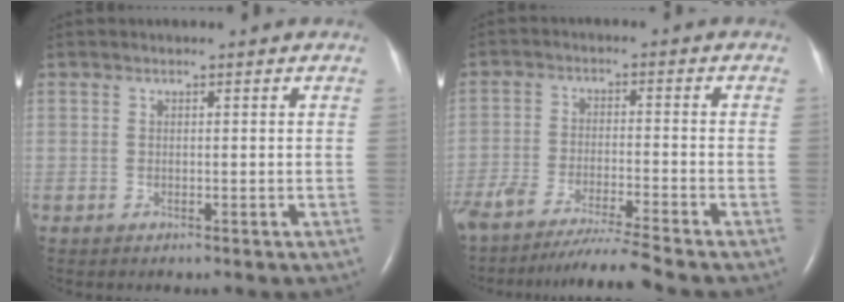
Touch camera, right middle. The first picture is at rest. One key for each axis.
{"total": 10.9, "fx": -9.7, "fy": -1.7, "fz": 4.5, "tx": -0.067, "ty": -0.028, "tz": -0.166}